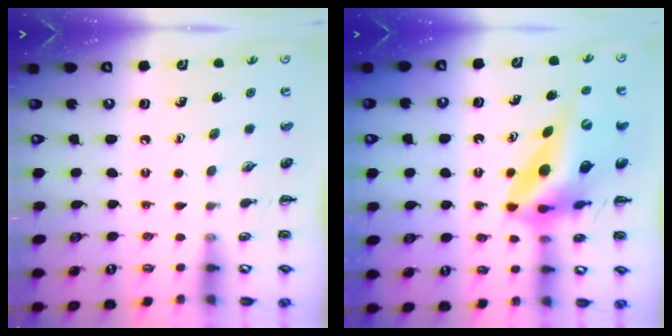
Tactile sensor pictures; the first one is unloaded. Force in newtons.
{"total": 13.1, "press": 12.4, "slide": 4.1}